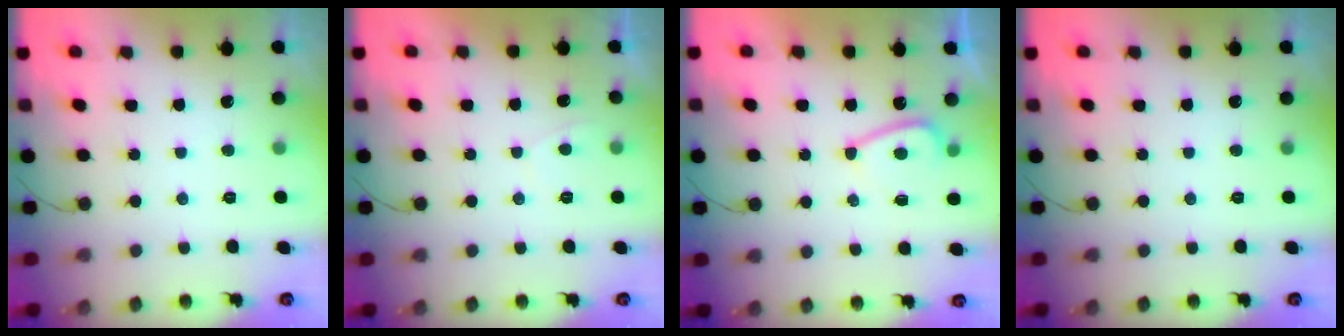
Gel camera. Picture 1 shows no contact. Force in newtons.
{"total": 0.7, "press": 0.5, "slide": 0.5}
{"total": 5.5, "press": 5.3, "slide": 1.6}
{"total": 0.0}